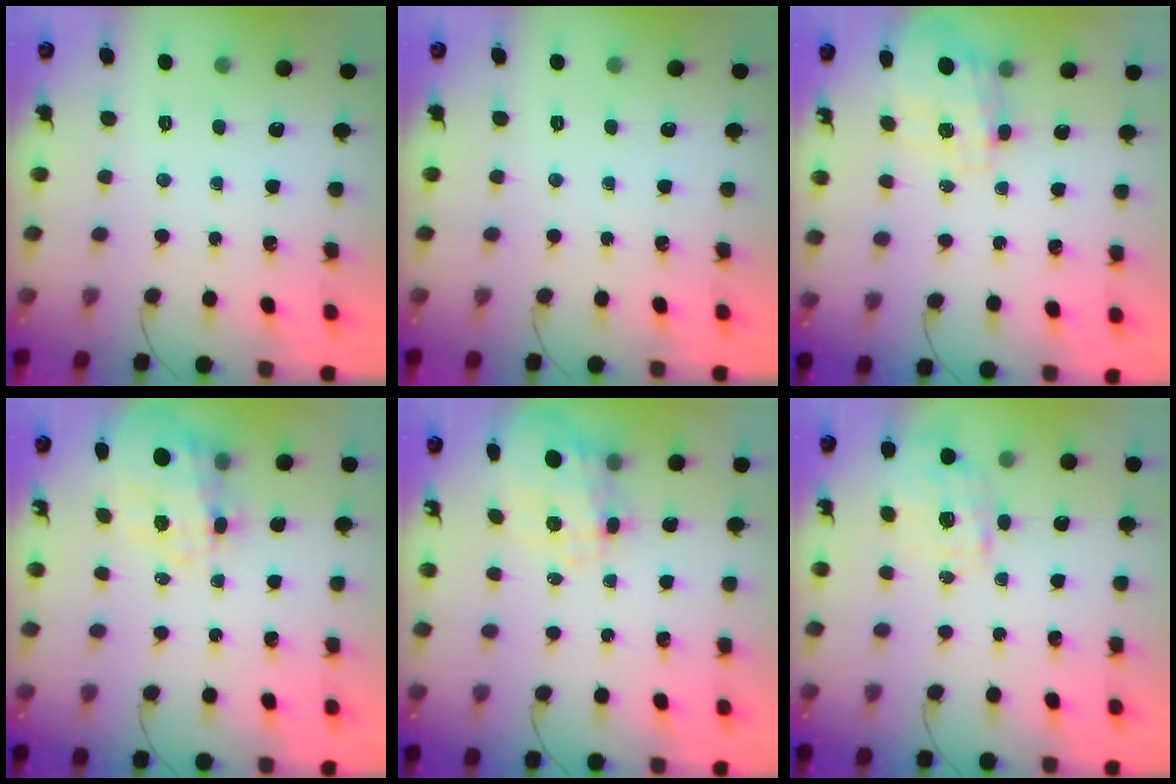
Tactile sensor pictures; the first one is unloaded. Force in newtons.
{"total": 0.0}
{"total": 3.4, "press": 3.2, "slide": 1.1}
{"total": 12.2, "press": 11.9, "slide": 2.8}
{"total": 10.7, "press": 10.6, "slide": 1.6}
{"total": 1.9, "press": 1.8, "slide": 0.5}